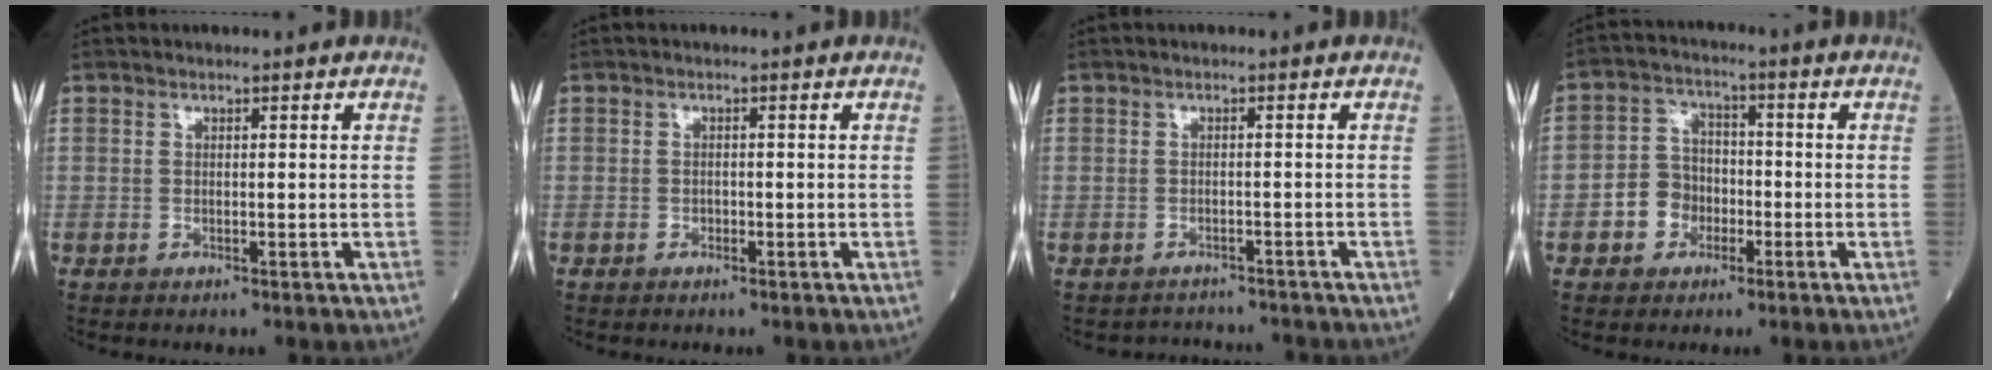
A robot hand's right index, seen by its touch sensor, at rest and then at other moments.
{"total": 0.7, "force": [-0.4, 0.5, 0.2], "torque": [-0.001, 0.003, -0.008]}
{"total": 4.6, "force": [-4.5, 0.9, -0.3], "torque": [0.007, 0.007, -0.056]}
{"total": 5.9, "force": [-2.2, 5.0, 2.1], "torque": [-0.042, 0.019, -0.039]}